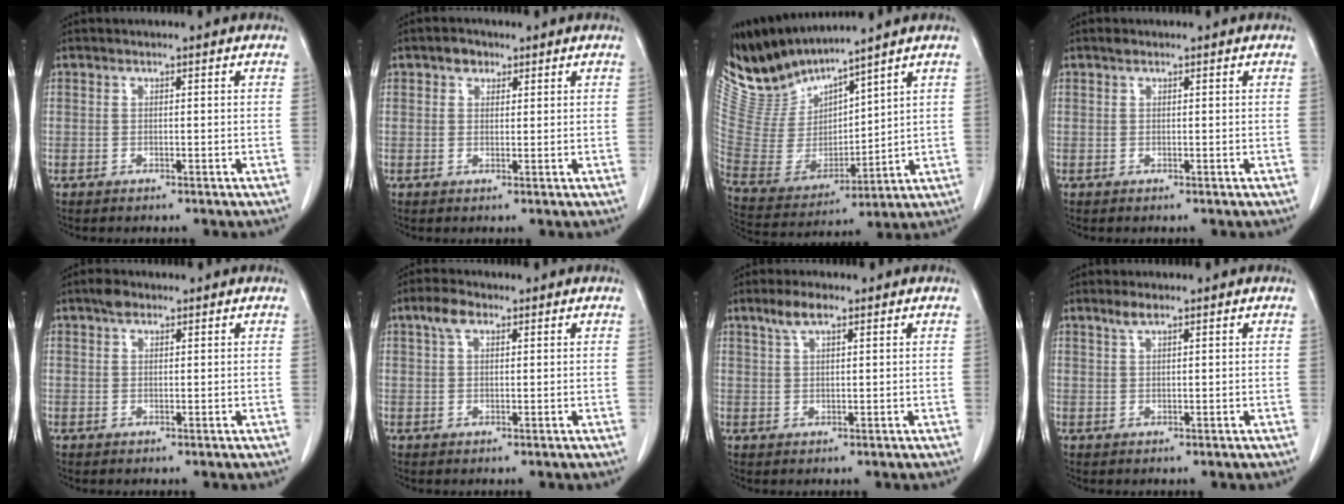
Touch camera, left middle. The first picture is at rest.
{"total": 2.2, "force": [1.3, 1.6, 0.9], "torque": [-0.015, 0.007, 0.019]}
{"total": 10.1, "force": [10.0, 0.6, 1.5], "torque": [-0.059, -0.004, 0.227]}
{"total": 0.5, "force": [0.4, 0.2, 0.2], "torque": [-0.008, 0.004, 0.007]}
{"total": 1.8, "force": [1.2, 1.0, 0.9], "torque": [-0.018, 0.009, 0.019]}
{"total": 3.2, "force": [1.7, 1.6, 2.2], "torque": [-0.051, 0.015, 0.035]}
{"total": 3.4, "force": [2.2, 0.8, 2.4], "torque": [-0.054, 0.009, 0.045]}
{"total": 1.8, "force": [1.3, 0.3, 1.2], "torque": [-0.028, 0.005, 0.027]}